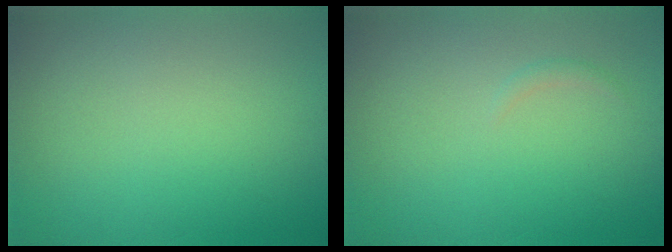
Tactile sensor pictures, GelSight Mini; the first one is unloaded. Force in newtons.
{"total": 0.5, "press": 0.5, "slide": 0.0}